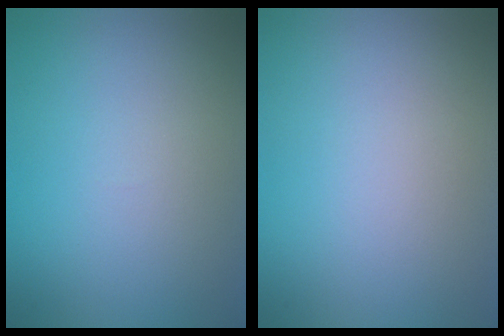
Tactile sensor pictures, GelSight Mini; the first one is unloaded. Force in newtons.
{"total": 0.0}